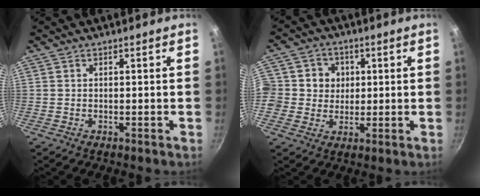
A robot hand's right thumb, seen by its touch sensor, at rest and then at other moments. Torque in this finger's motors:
{"motor_torque": [-0.66, 1.49, 0.50, -0.37, 0.21]}